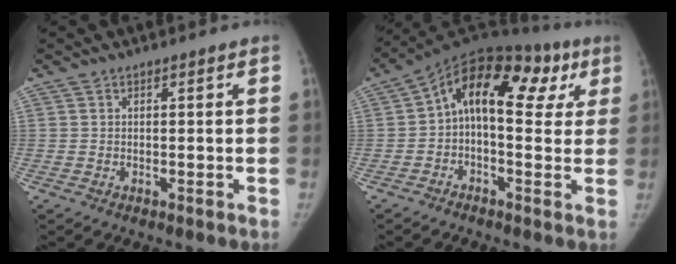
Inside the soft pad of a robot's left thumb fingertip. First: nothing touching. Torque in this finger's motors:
{"motor_torque": [-0.57, 1.56, -0.05, -0.16, 0.40]}